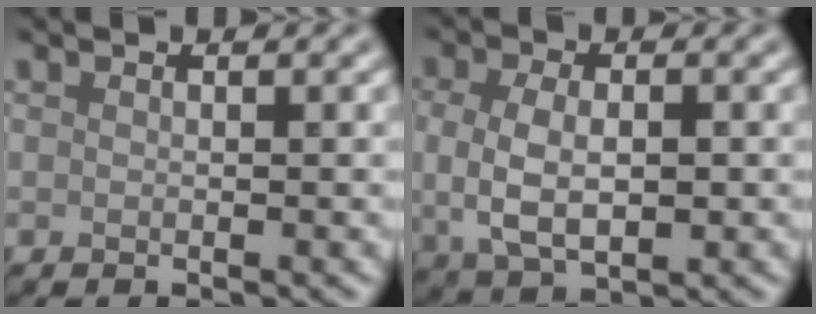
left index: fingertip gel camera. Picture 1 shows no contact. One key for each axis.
{"total": 5.0, "fx": -0.1, "fy": 2.9, "fz": 4.0, "tx": -0.086, "ty": -0.004, "tz": 0.001}